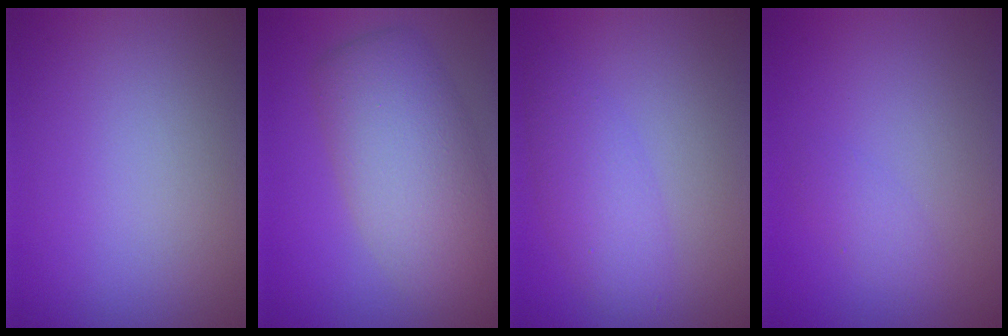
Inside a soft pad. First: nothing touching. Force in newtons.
{"total": 7.2, "press": 7.2, "slide": 0.6}
{"total": 2.9, "press": 2.9, "slide": 0.0}
{"total": 1.1, "press": 1.1, "slide": 0.0}